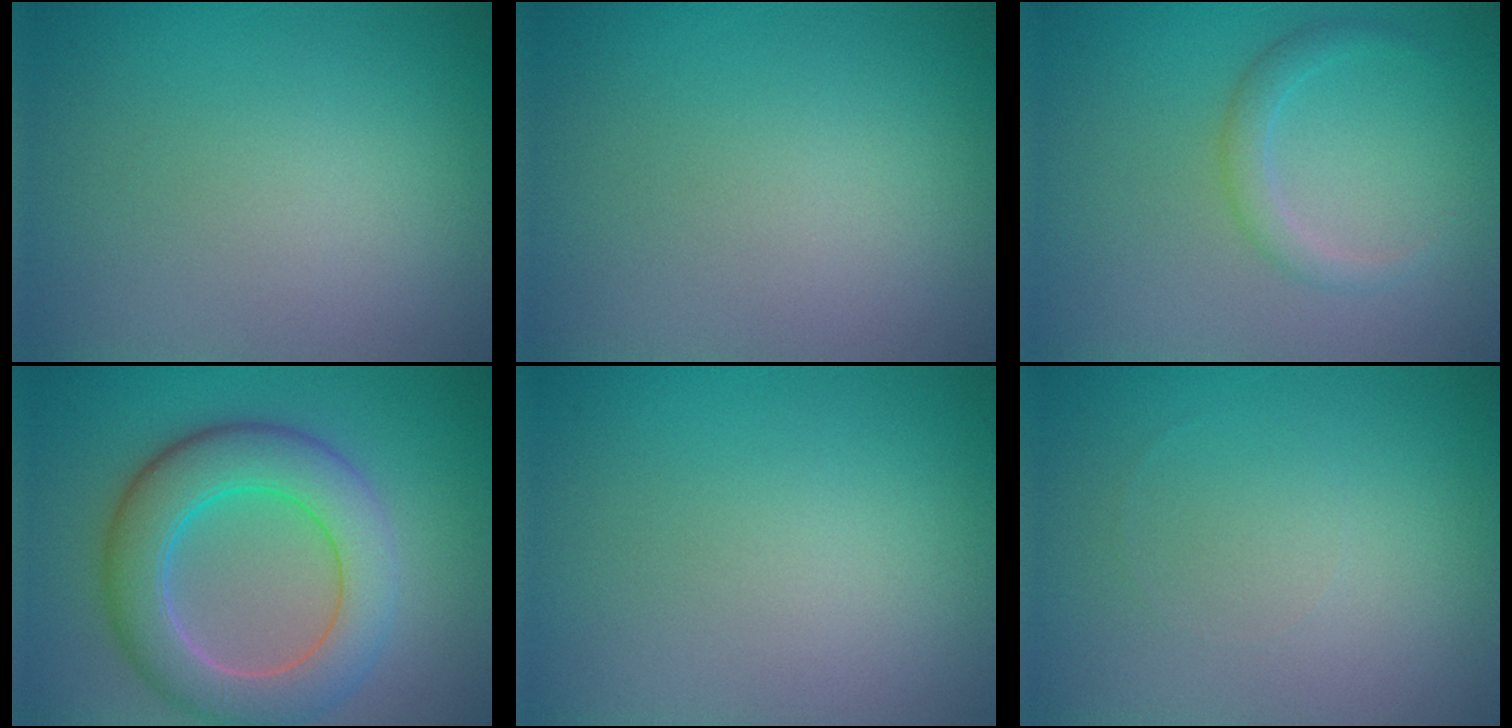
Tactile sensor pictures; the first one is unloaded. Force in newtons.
{"total": 0.0}
{"total": 1.7, "press": 1.7, "slide": 0.1}
{"total": 7.7, "press": 7.7, "slide": 0.4}
{"total": 0.0}
{"total": 0.0}